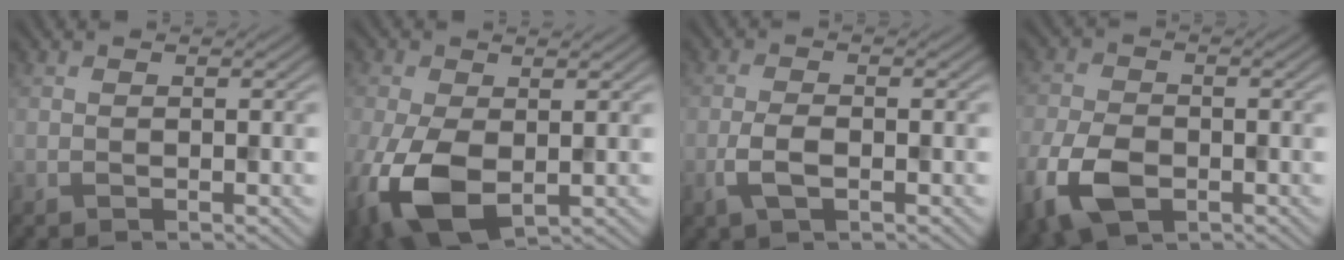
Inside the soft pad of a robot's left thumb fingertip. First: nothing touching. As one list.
[{"total": 9.4, "force": [-2.4, 5.5, 7.1], "torque": [-0.187, -0.025, -0.046]}, {"total": 3.0, "force": [-1.1, 1.3, 2.5], "torque": [-0.058, -0.004, -0.025]}, {"total": 8.1, "force": [-3.5, 4.9, 5.4], "torque": [-0.140, -0.017, -0.074]}]